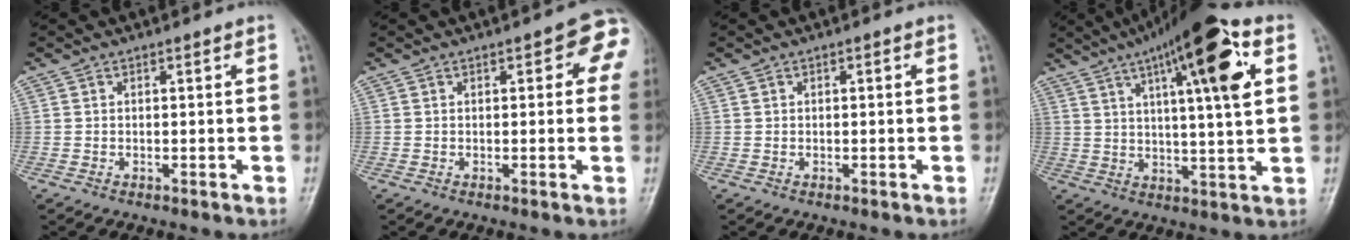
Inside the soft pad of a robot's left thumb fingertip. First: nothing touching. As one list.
[{"total": 6.2, "force": [1.8, 2.7, 5.3], "torque": [-0.029, 0.004, 0.008]}, {"total": 0.0}, {"total": 18.1, "force": [7.5, 3.9, 16.0], "torque": [-0.233, -0.002, 0.112]}]